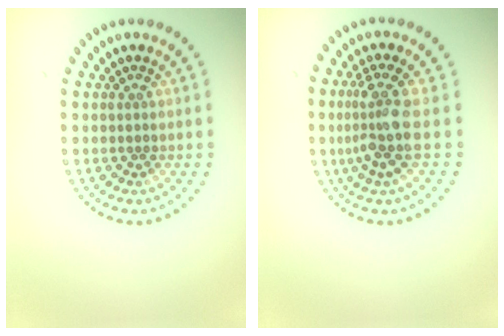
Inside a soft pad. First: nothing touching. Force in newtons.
{"total": 3.5, "press": 2.8, "slide": 2.1}